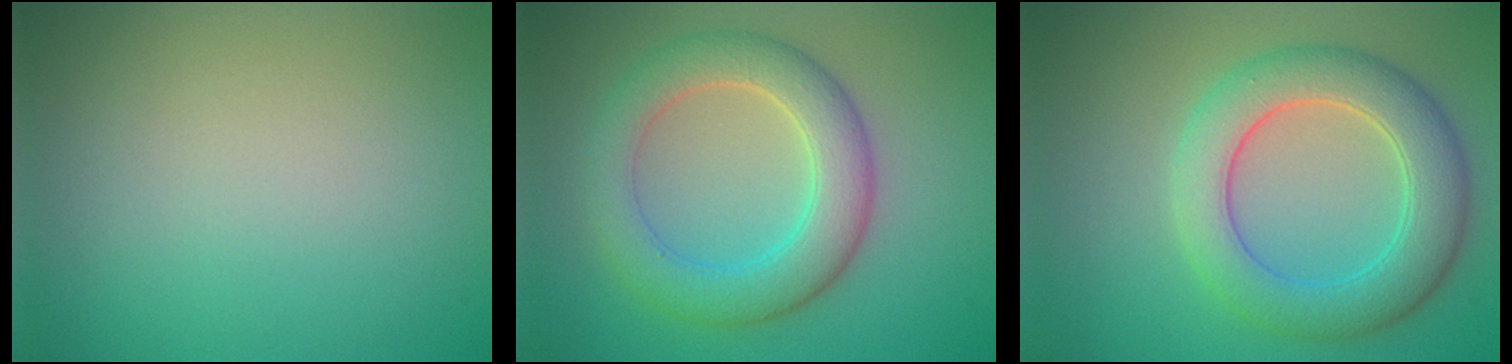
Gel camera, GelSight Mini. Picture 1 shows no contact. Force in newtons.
{"total": 5.8, "press": 5.8, "slide": 0.2}
{"total": 6.3, "press": 6.3, "slide": 0.2}